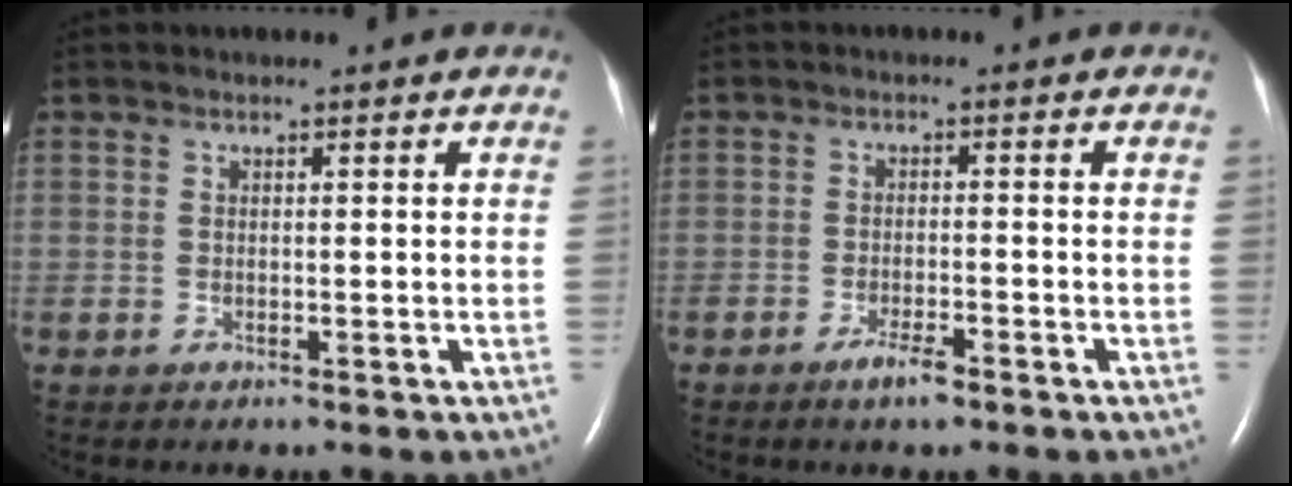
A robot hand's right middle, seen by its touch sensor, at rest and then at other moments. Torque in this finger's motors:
{"motor_torque": [0.45, -0.31, 0.05, 0.02]}